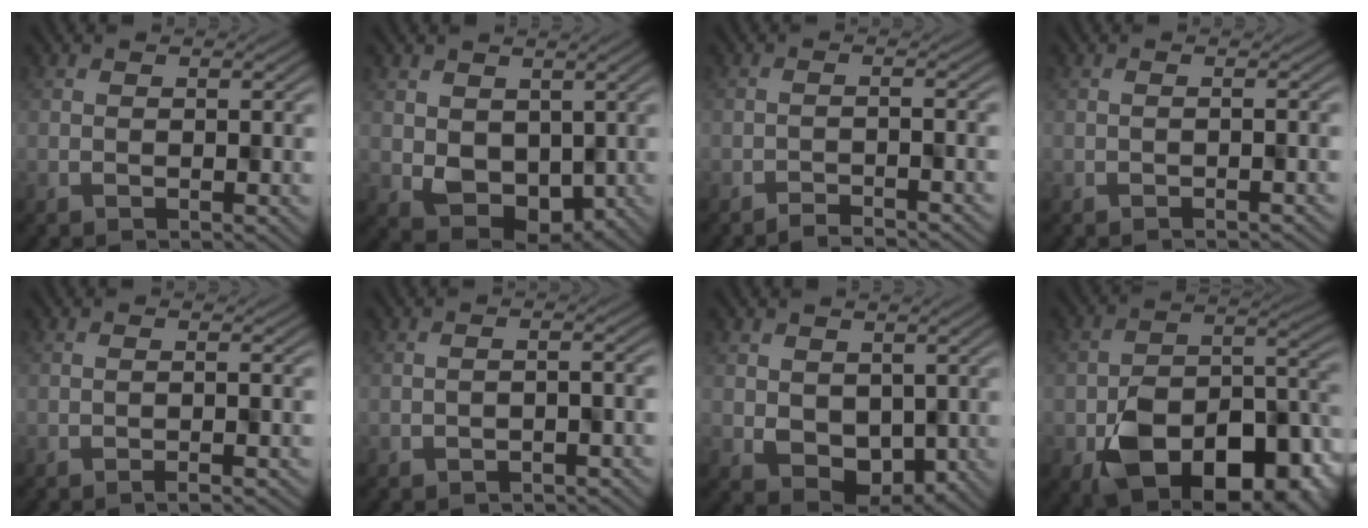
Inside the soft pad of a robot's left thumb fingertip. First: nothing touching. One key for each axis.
{"total": 5.1, "fx": 1.0, "fy": 4.3, "fz": 2.4, "tx": -0.055, "ty": -0.024, "tz": 0.027}
{"total": 2.1, "fx": -2.1, "fy": -0.1, "fz": -0.1, "tx": 0.006, "ty": 0.009, "tz": -0.040}
{"total": 0.8, "fx": -0.7, "fy": -0.2, "fz": -0.3, "tx": 0.006, "ty": 0.006, "tz": -0.016}
{"total": 1.2, "fx": -1.2, "fy": -0.2, "fz": 0.4, "tx": -0.003, "ty": 0.008, "tz": -0.026}
{"total": 1.3, "fx": -1.3, "fy": 0.1, "fz": -0.2, "tx": 0.008, "ty": 0.006, "tz": -0.021}
{"total": 4.6, "fx": 0.5, "fy": 4.1, "fz": 2.2, "tx": -0.047, "ty": -0.024, "tz": 0.019}
{"total": 13.7, "fx": -6.6, "fy": 8.7, "fz": 8.2, "tx": -0.124, "ty": -0.036, "tz": -0.106}